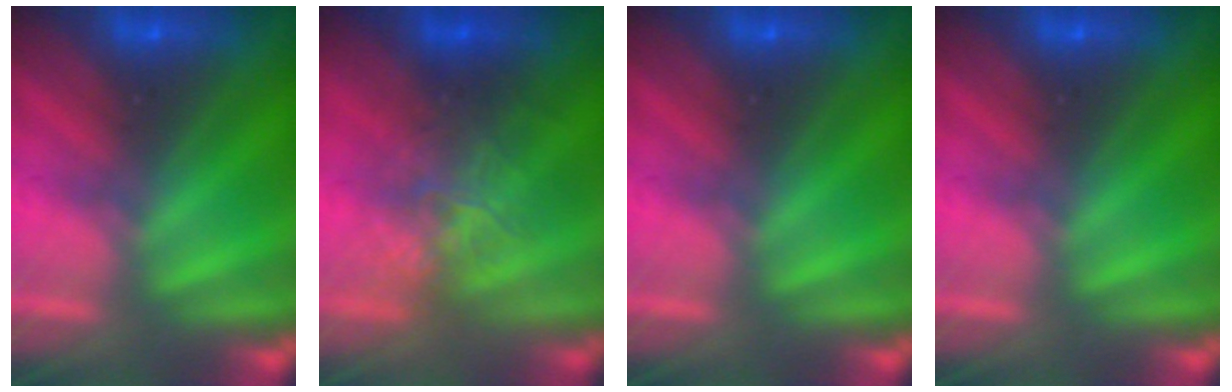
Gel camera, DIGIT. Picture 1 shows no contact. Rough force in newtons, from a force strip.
{"total": 2.4}
{"total": 0.0}
{"total": 0.0}